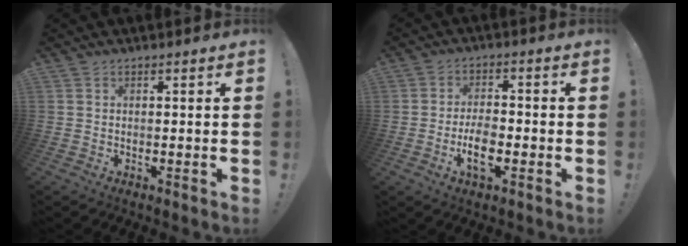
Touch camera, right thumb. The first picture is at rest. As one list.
[{"total": 8.5, "force": [-3.2, 6.3, 4.8], "torque": [-0.061, 0.020, -0.053]}]